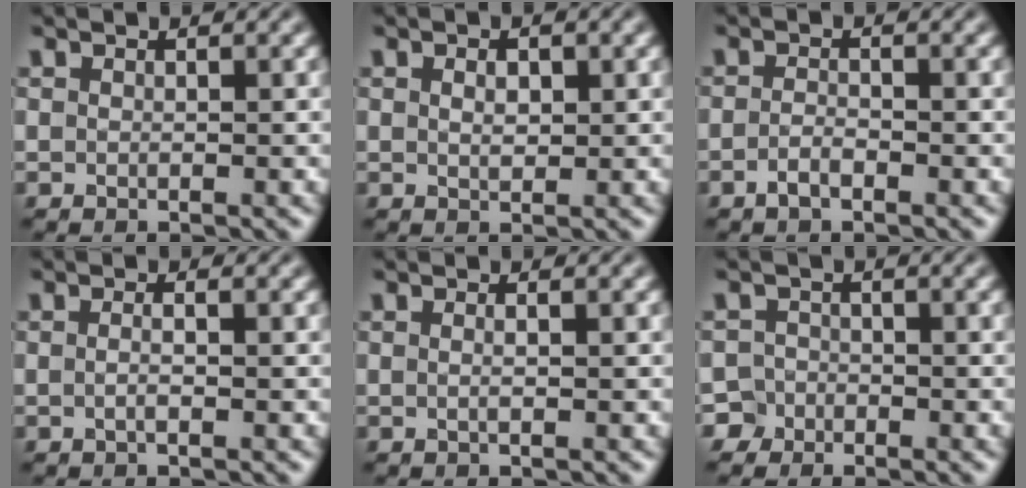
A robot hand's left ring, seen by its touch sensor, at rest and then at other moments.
{"total": 1.8, "force": [0.5, 1.0, 1.4], "torque": [-0.026, -0.001, 0.011]}
{"total": 1.4, "force": [-0.9, 0.5, 1.0], "torque": [-0.024, 0.000, -0.019]}
{"total": 1.3, "force": [0.0, 0.4, 1.3], "torque": [-0.014, -0.012, -0.008]}
{"total": 1.2, "force": [0.3, 0.4, 1.1], "torque": [-0.010, -0.009, -0.005]}
{"total": 3.2, "force": [-2.2, 2.3, 0.1], "torque": [0.019, 0.001, -0.043]}